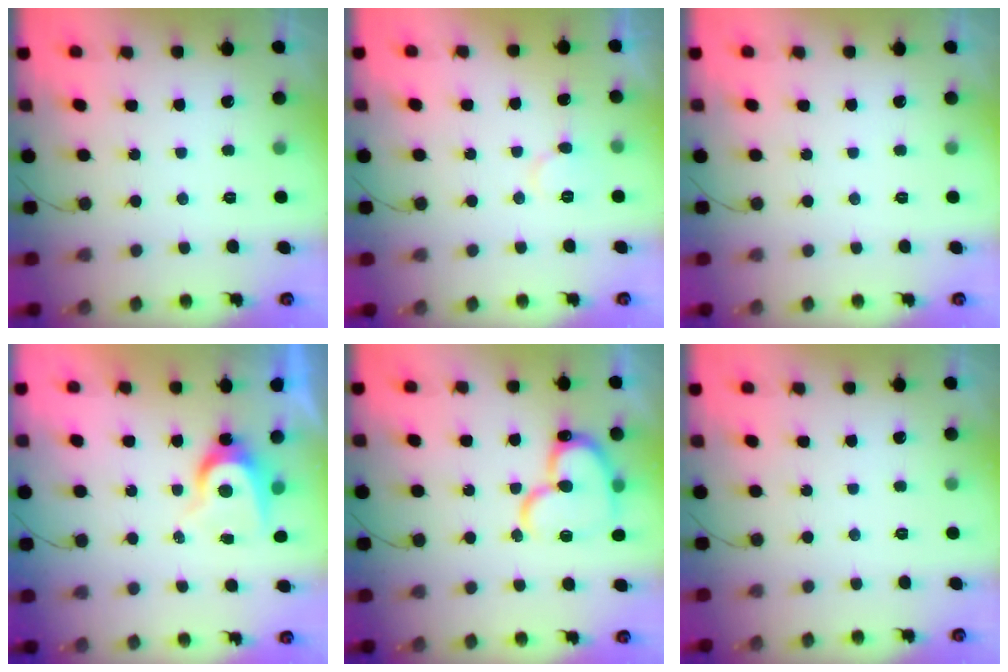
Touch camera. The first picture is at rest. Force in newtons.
{"total": 5.3, "press": 5.2, "slide": 0.5}
{"total": 0.0}
{"total": 7.2, "press": 7.2, "slide": 0.2}
{"total": 17.3, "press": 17.2, "slide": 1.7}
{"total": 0.0}